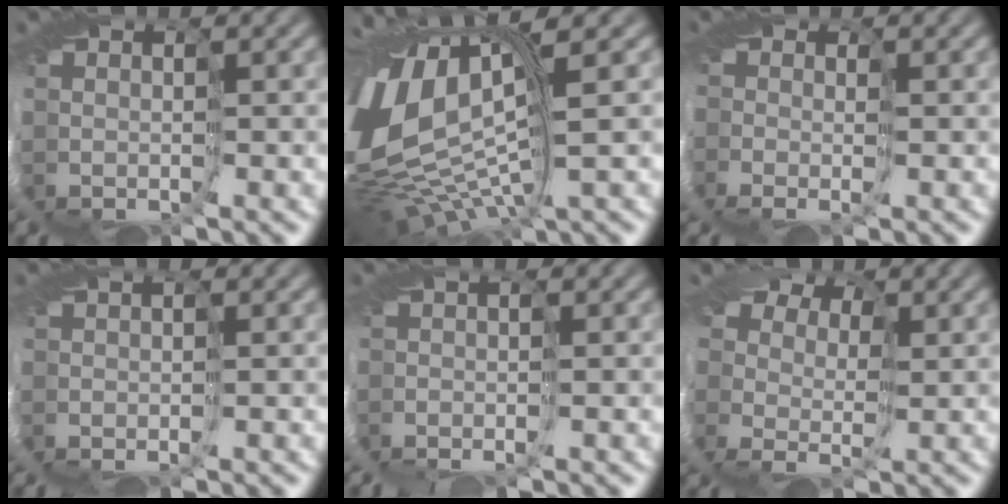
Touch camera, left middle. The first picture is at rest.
{"total": 13.7, "force": [1.1, 7.0, 11.7], "torque": [-0.274, -0.009, 0.026]}
{"total": 3.4, "force": [-0.3, 2.4, 2.4], "torque": [-0.036, 0.000, -0.011]}
{"total": 1.1, "force": [-0.6, -0.3, 0.8], "torque": [-0.006, -0.001, -0.015]}
{"total": 2.6, "force": [-2.2, 0.2, 1.2], "torque": [-0.018, -0.006, -0.043]}
{"total": 5.8, "force": [2.9, 4.0, 3.0], "torque": [-0.050, 0.016, 0.024]}